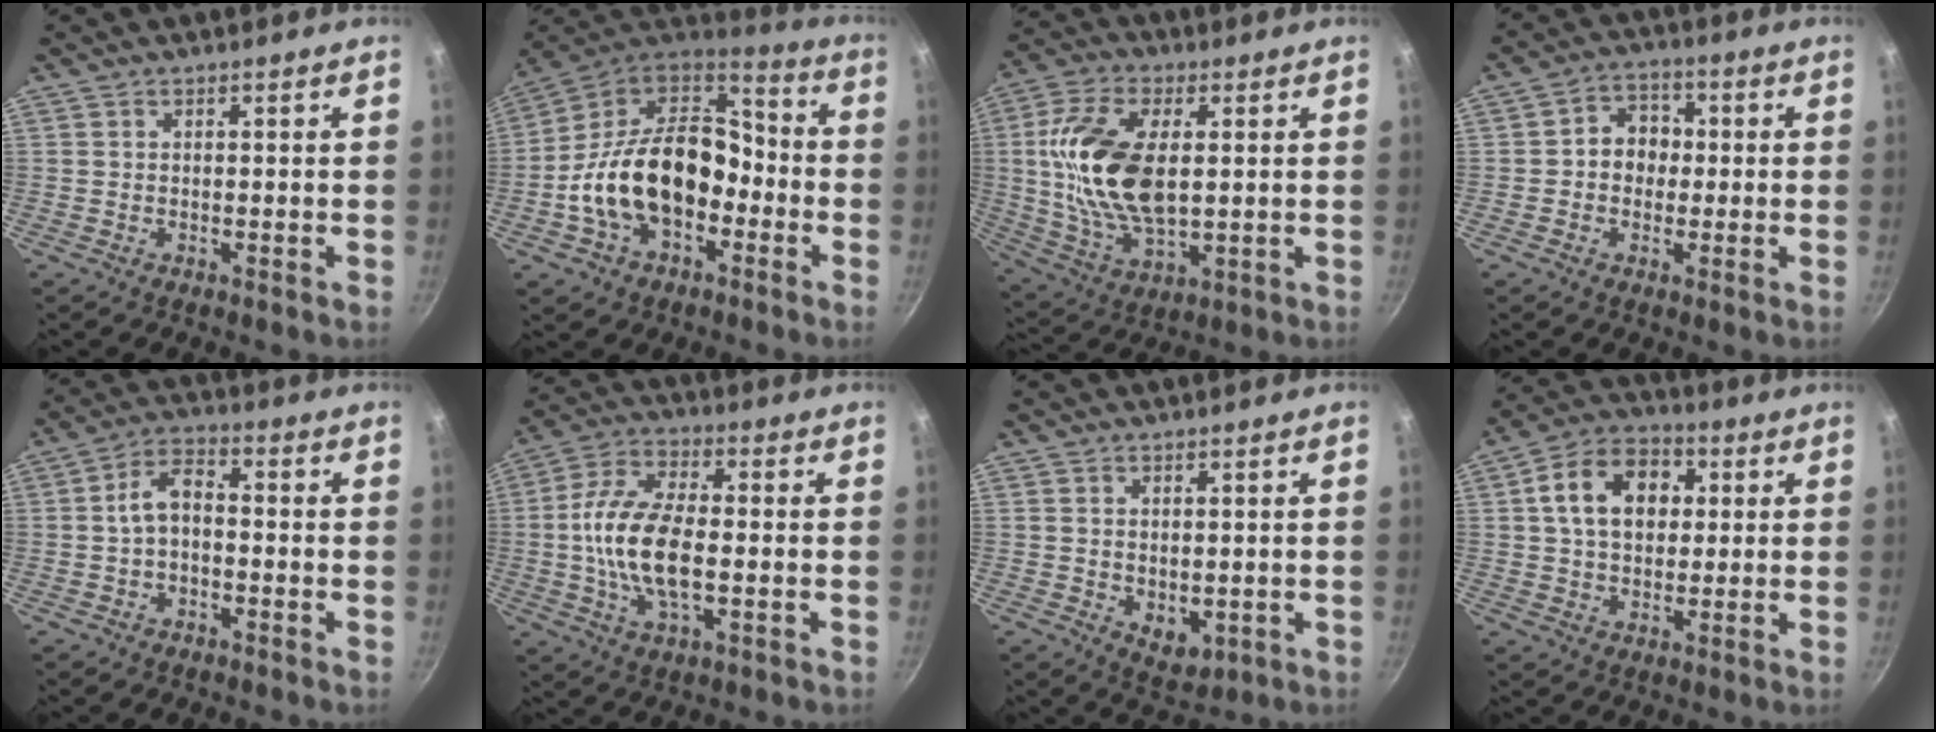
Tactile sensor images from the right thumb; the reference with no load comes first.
{"total": 21.8, "force": [-5.1, 14.4, 15.5], "torque": [-0.251, 0.063, -0.098]}
{"total": 18.3, "force": [2.1, 9.8, 15.3], "torque": [-0.290, 0.000, 0.040]}
{"total": 6.4, "force": [-0.1, 5.5, 3.4], "torque": [-0.014, 0.015, -0.010]}
{"total": 6.3, "force": [-1.0, 3.8, 4.9], "torque": [-0.083, 0.034, -0.025]}
{"total": 14.5, "force": [-1.3, 7.0, 12.7], "torque": [-0.243, 0.020, -0.036]}
{"total": 4.9, "force": [-0.3, 3.3, 3.6], "torque": [-0.044, -0.013, 0.005]}
{"total": 12.8, "force": [2.6, 9.2, 8.5], "torque": [-0.112, 0.017, 0.031]}